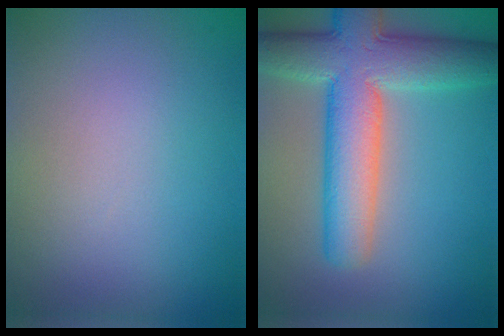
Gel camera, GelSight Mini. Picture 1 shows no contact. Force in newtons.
{"total": 9.6, "press": 9.6, "slide": 0.3}